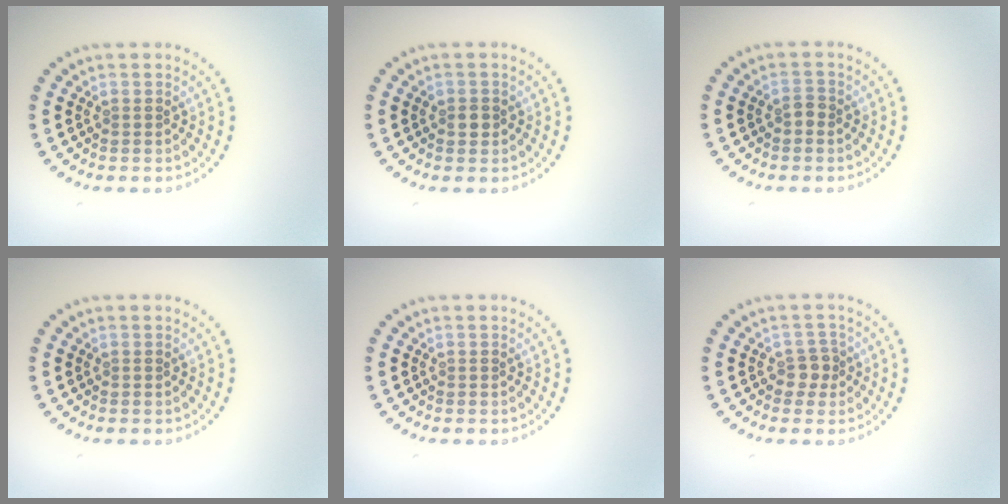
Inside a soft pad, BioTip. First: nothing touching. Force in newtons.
{"total": 1.1, "press": 1.1, "slide": 0.3}
{"total": 0.8, "press": 0.8, "slide": 0.2}
{"total": 0.0}
{"total": 0.0}
{"total": 1.8, "press": 1.5, "slide": 0.9}